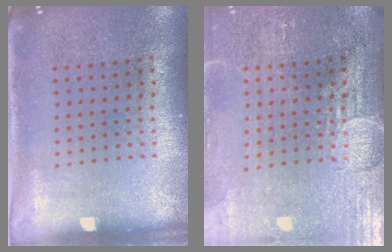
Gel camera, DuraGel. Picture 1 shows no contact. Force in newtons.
{"total": 3.7, "press": 3.4, "slide": 1.5}